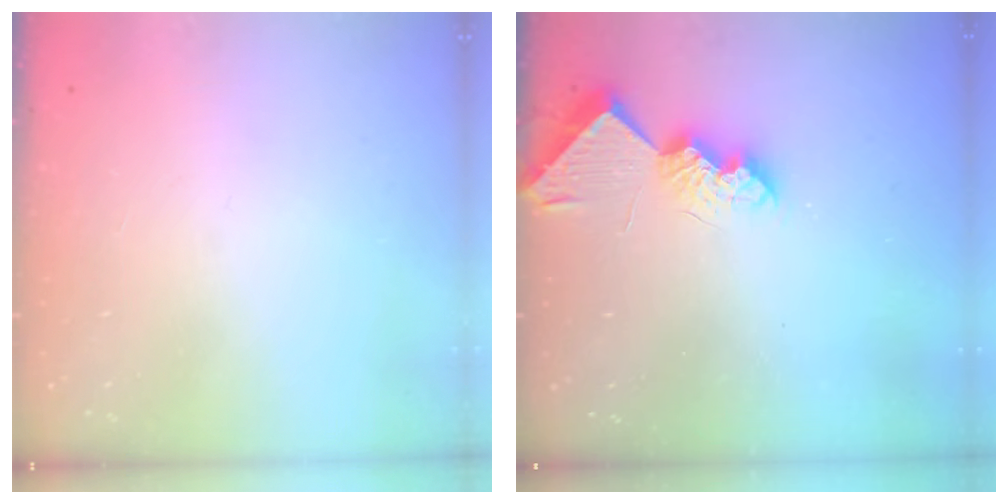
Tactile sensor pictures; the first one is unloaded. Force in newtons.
{"total": 8.6, "press": 8.6, "slide": 0.3}